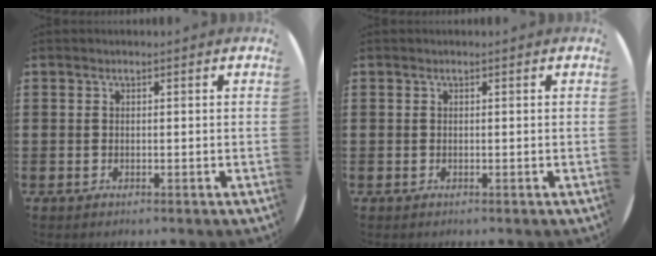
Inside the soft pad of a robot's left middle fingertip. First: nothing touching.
{"total": 0.0}